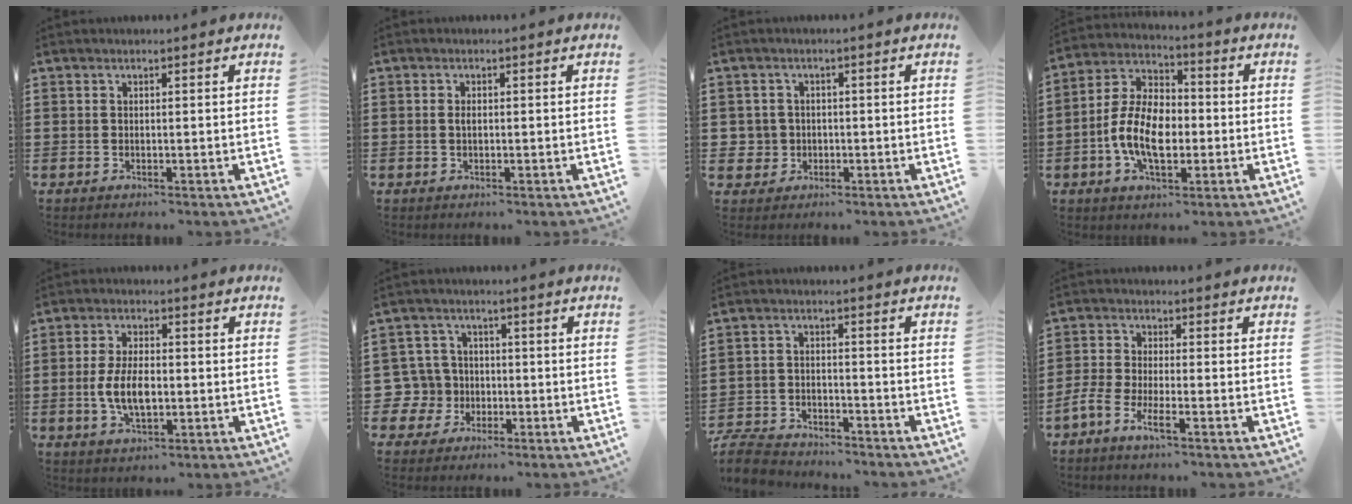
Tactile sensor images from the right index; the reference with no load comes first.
{"total": 1.1, "force": [0.0, 0.3, 1.0], "torque": [-0.023, -0.002, 0.001]}
{"total": 2.9, "force": [-0.6, 2.8, 0.5], "torque": [-0.030, 0.003, -0.017]}
{"total": 9.9, "force": [-2.2, 5.9, 7.7], "torque": [-0.178, 0.005, -0.045]}
{"total": 7.0, "force": [-1.0, 3.4, 6.0], "torque": [-0.128, 0.000, -0.021]}
{"total": 6.5, "force": [-1.2, 6.1, 1.6], "torque": [-0.082, 0.007, -0.027]}
{"total": 6.1, "force": [-5.8, 1.4, 1.1], "torque": [-0.040, 0.006, -0.121]}
{"total": 3.7, "force": [-2.5, 0.7, 2.6], "torque": [-0.077, -0.007, -0.056]}